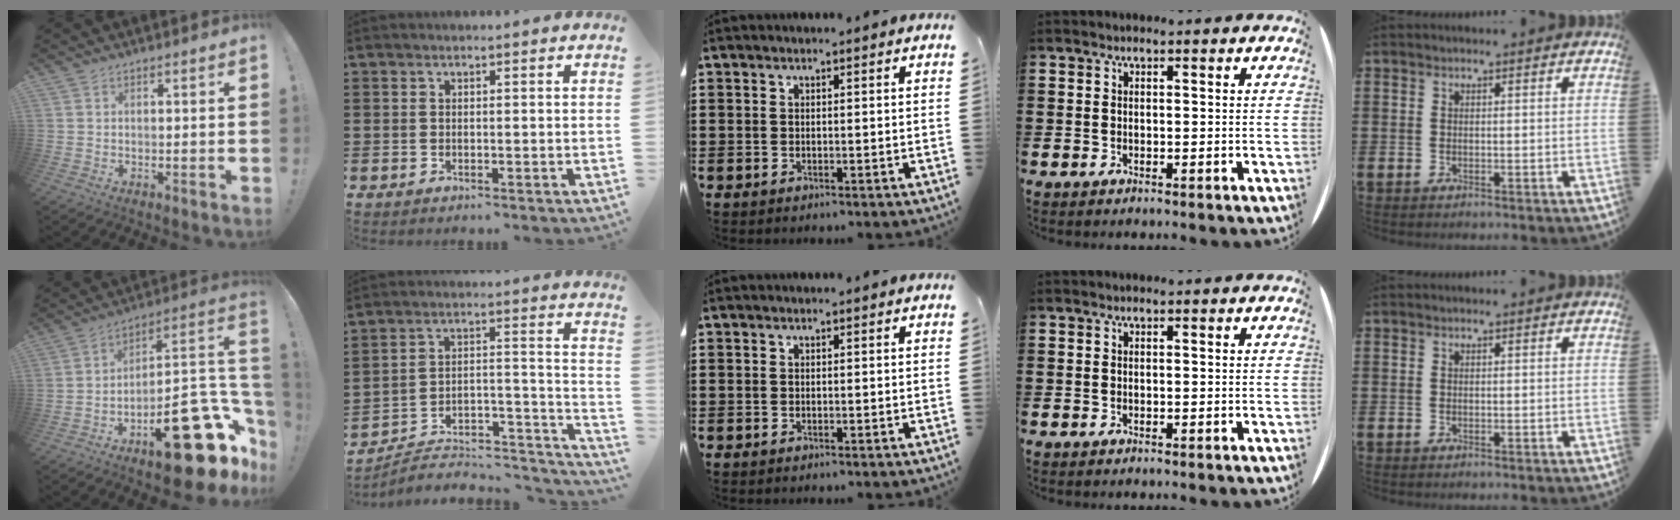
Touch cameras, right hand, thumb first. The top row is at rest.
{"thumb": {"total": 24.6, "force": [-13.5, 8.7, 18.7], "torque": [-0.198, 0.073, -0.201]}, "index": {"total": 6.0, "force": [-5.5, 1.7, 1.6], "torque": [-0.020, 0.003, -0.109]}}